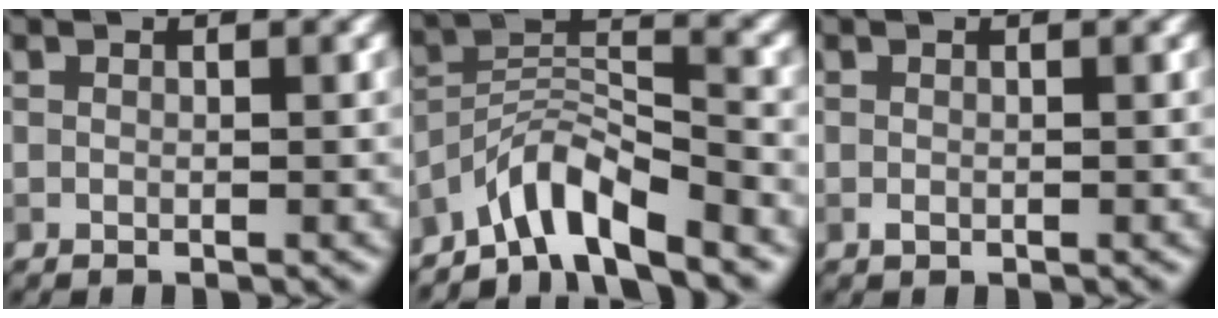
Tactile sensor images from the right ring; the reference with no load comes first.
{"total": 5.9, "force": [-4.9, 1.1, 3.1], "torque": [-0.045, 0.010, -0.096]}
{"total": 0.6, "force": [-0.2, 0.5, 0.4], "torque": [-0.005, -0.002, -0.004]}